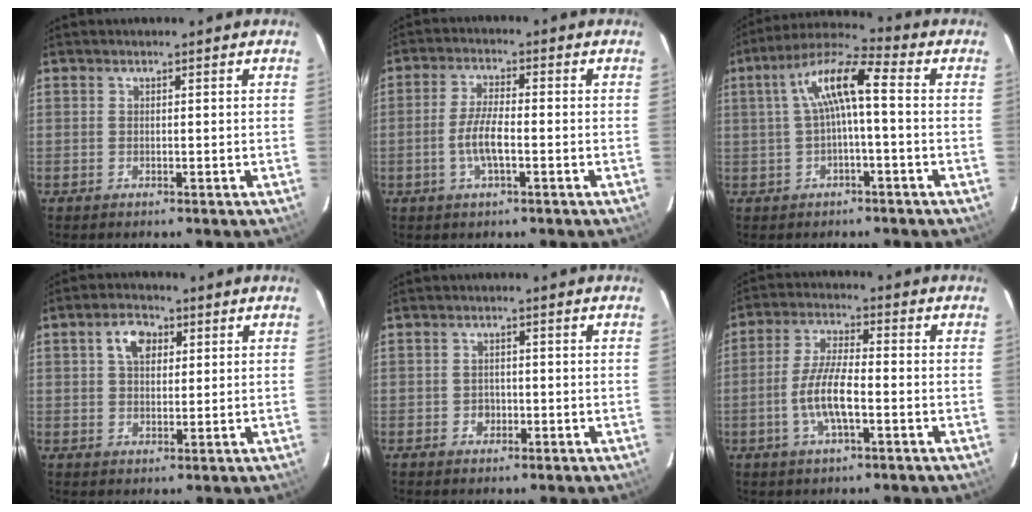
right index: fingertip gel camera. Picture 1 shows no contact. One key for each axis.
{"total": 5.7, "fx": -1.7, "fy": 1.5, "fz": 5.2, "tx": -0.107, "ty": -0.001, "tz": -0.034}
{"total": 9.3, "fx": 0.4, "fy": 1.8, "fz": 9.2, "tx": -0.181, "ty": 0.026, "tz": 0.006}
{"total": 5.4, "fx": 2.0, "fy": 3.6, "fz": 3.6, "tx": -0.060, "ty": 0.018, "tz": 0.035}
{"total": 1.9, "fx": -0.6, "fy": 1.8, "fz": 0.3, "tx": -0.005, "ty": 0.003, "tz": -0.006}
{"total": 8.2, "fx": -2.5, "fy": 2.2, "fz": 7.5, "tx": -0.154, "ty": 0.000, "tz": -0.050}